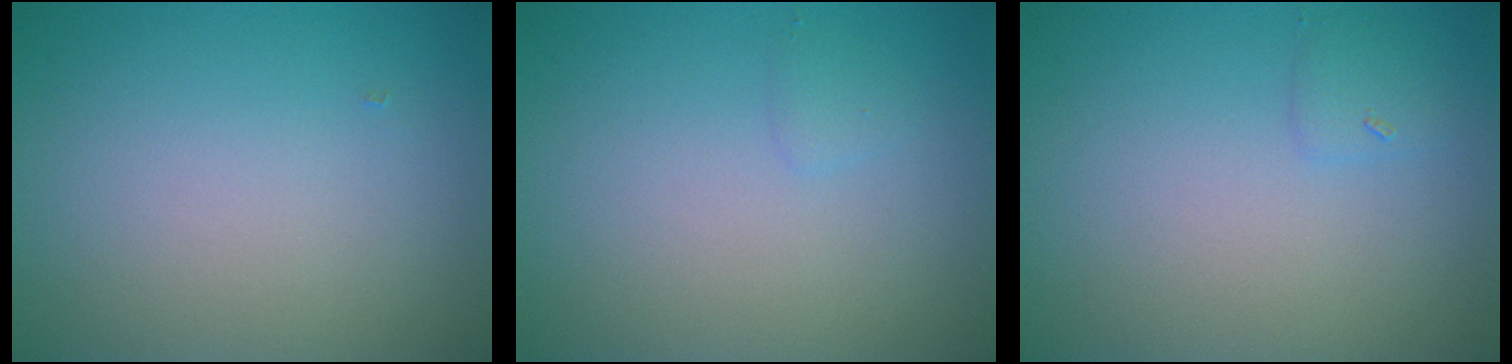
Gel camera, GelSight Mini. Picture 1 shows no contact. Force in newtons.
{"total": 0.7, "press": 0.7, "slide": 0.0}
{"total": 0.9, "press": 0.9, "slide": 0.1}